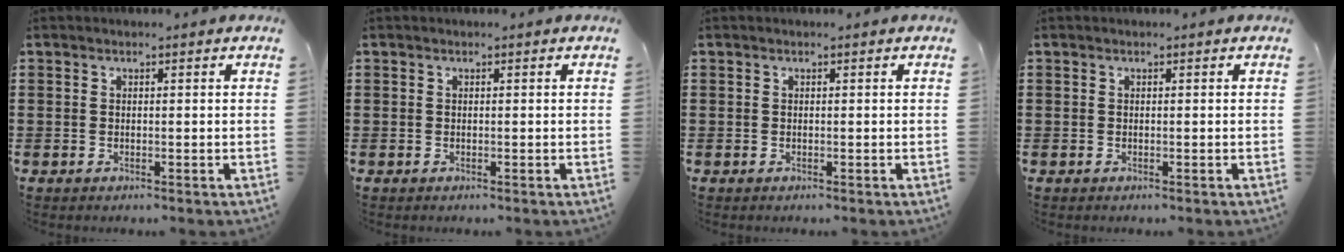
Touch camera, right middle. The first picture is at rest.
{"total": 0.0}
{"total": 0.0}
{"total": 0.0}